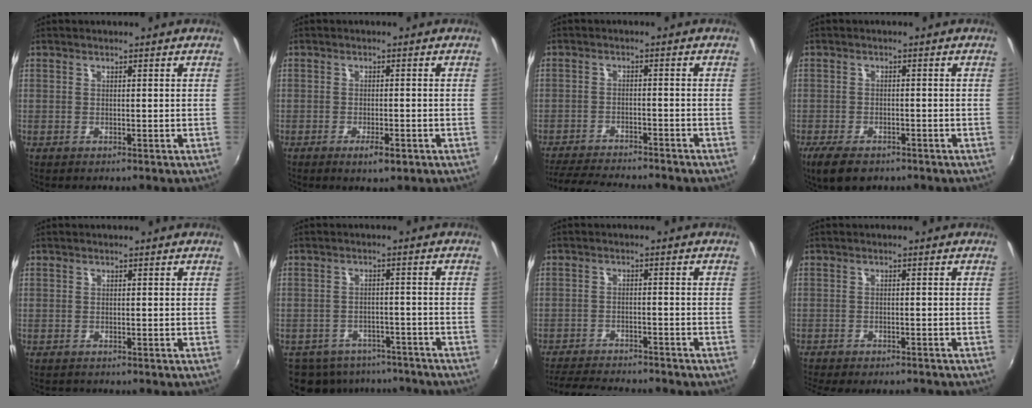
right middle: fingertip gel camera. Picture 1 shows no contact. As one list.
[{"total": 3.1, "force": [-1.6, 0.8, 2.4], "torque": [-0.049, -0.006, -0.026]}, {"total": 12.1, "force": [-11.0, 1.5, 5.0], "torque": [-0.112, -0.020, -0.170]}, {"total": 6.7, "force": [-4.7, 2.9, 3.8], "torque": [-0.096, -0.023, -0.082]}, {"total": 1.1, "force": [-0.8, 0.7, -0.1], "torque": [-0.001, 0.003, -0.013]}, {"total": 13.1, "force": [-10.5, 6.7, 4.1], "torque": [-0.104, 0.003, -0.136]}, {"total": 12.1, "force": [-10.9, 2.2, 4.8], "torque": [-0.108, -0.018, -0.163]}, {"total": 7.8, "force": [-6.9, 1.8, 3.3], "torque": [-0.076, -0.020, -0.101]}]